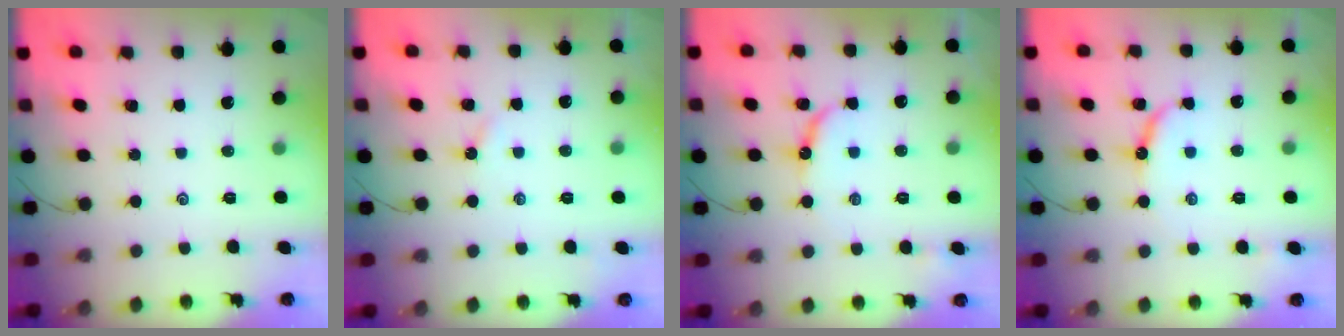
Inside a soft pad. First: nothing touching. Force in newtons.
{"total": 1.5, "press": 1.5, "slide": 0.3}
{"total": 8.1, "press": 8.1, "slide": 0.6}
{"total": 9.0, "press": 9.0, "slide": 0.8}